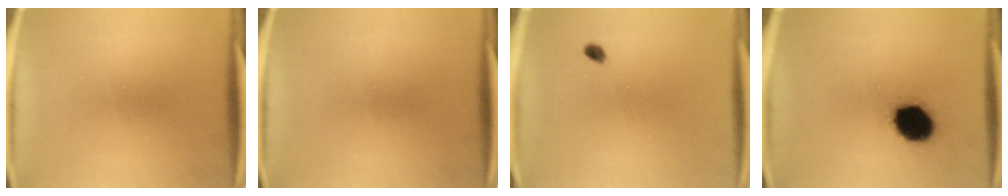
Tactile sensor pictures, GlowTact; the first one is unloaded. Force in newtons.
{"total": 0.0}
{"total": 2.0}
{"total": 13.7}